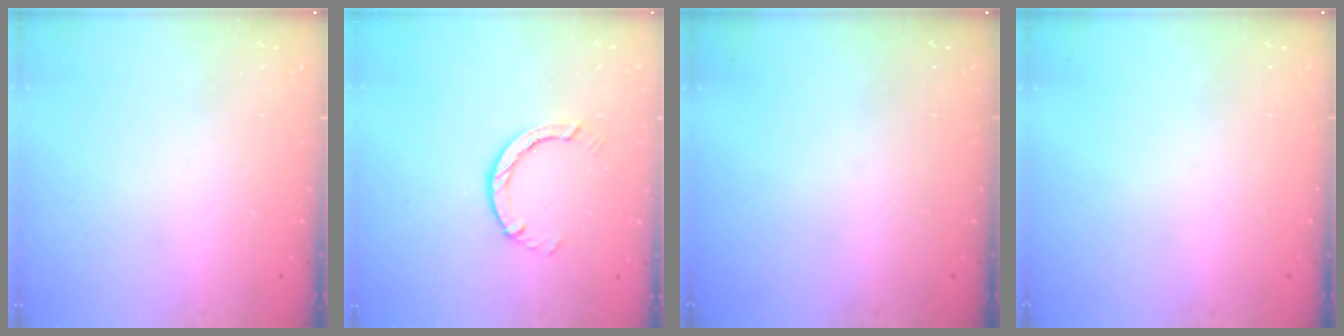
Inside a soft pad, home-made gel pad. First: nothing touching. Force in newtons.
{"total": 3.1, "press": 3.0, "slide": 0.5}
{"total": 0.0}
{"total": 0.0}